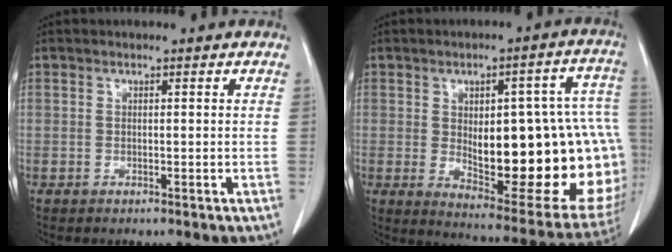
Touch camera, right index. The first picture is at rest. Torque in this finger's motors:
{"motor_torque": [1.31, 0.08, 1.00, 0.10]}